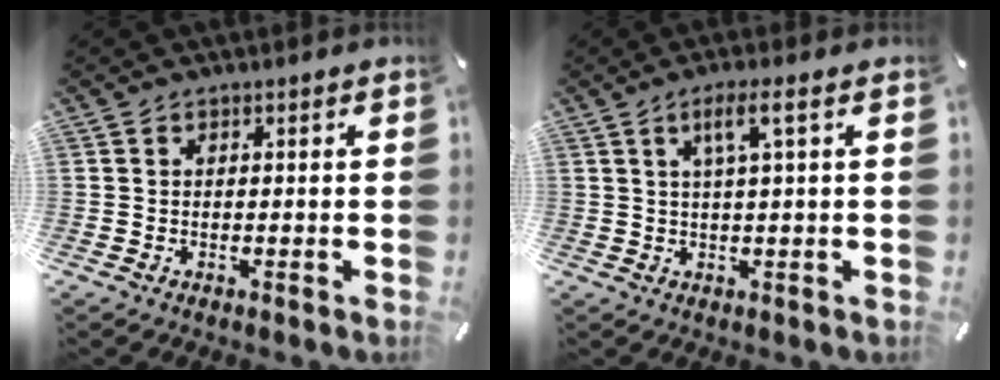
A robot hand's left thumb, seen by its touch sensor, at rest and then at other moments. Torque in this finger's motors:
{"motor_torque": [0.25, 0.65, 0.39, -0.41, 0.16]}